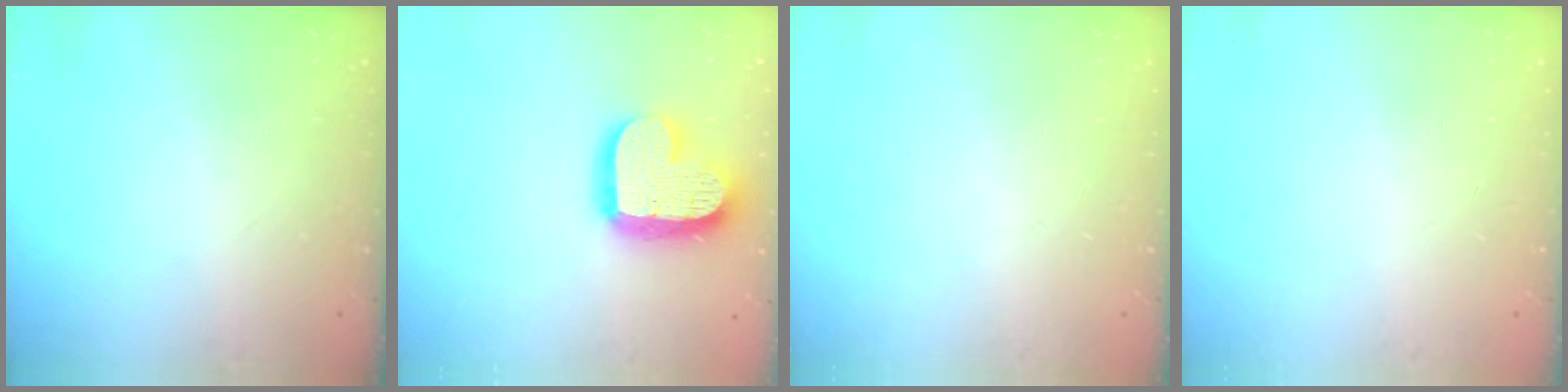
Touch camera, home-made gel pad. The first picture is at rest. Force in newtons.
{"total": 17.7, "press": 17.6, "slide": 1.3}
{"total": 0.0}
{"total": 0.0}